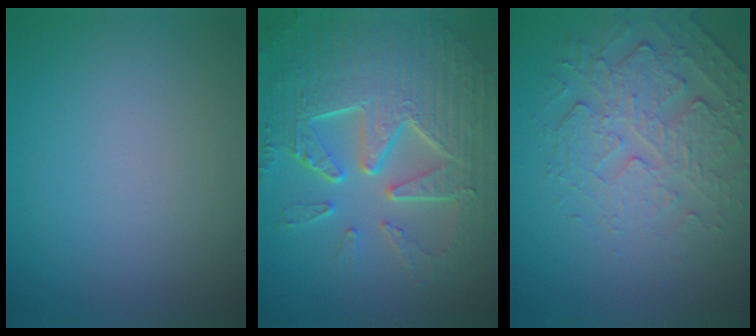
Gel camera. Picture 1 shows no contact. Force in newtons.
{"total": 9.8, "press": 6.6, "slide": 7.2}
{"total": 4.8, "press": 3.6, "slide": 3.1}